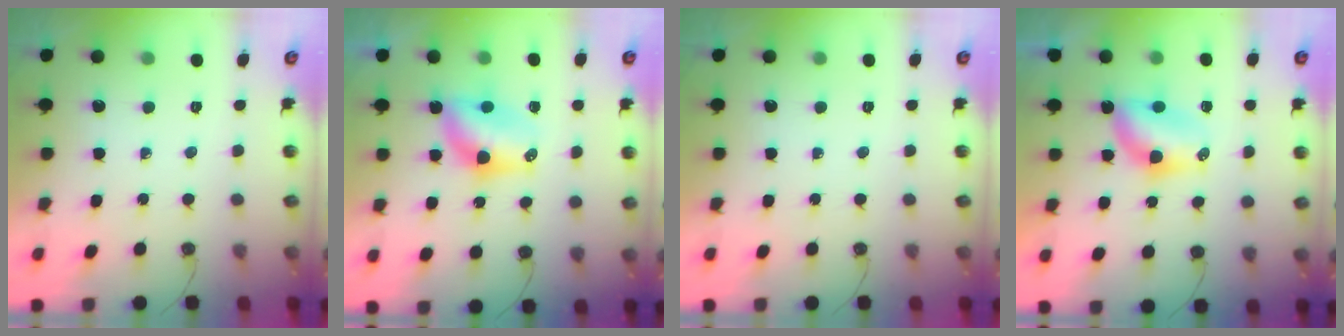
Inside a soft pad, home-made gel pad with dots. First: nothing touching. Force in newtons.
{"total": 6.8, "press": 6.8, "slide": 0.5}
{"total": 0.0}
{"total": 6.3, "press": 6.3, "slide": 0.2}